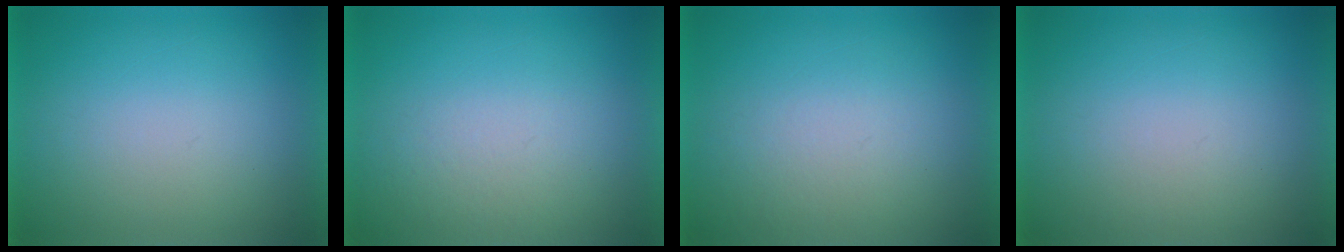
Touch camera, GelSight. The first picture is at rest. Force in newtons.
{"total": 4.8}
{"total": 3.2}
{"total": 1.1}